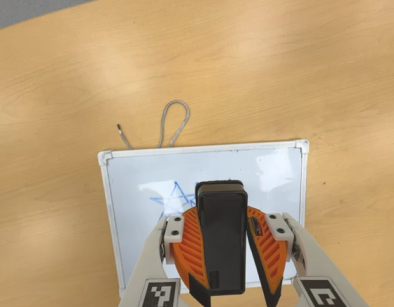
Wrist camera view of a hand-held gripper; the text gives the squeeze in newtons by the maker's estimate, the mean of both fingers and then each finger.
{"total": 10.6, "left": 9.6, "right": 11.6}